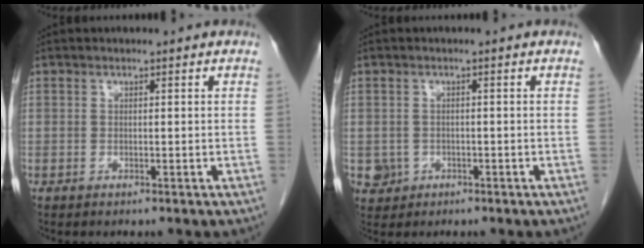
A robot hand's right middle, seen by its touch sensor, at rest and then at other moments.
{"total": 3.1, "force": [-1.0, 2.9, 0.3], "torque": [-0.002, 0.006, -0.012]}